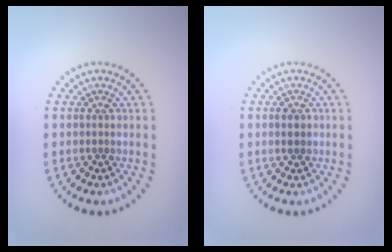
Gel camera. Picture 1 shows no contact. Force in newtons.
{"total": 1.7, "press": 1.6, "slide": 0.2}